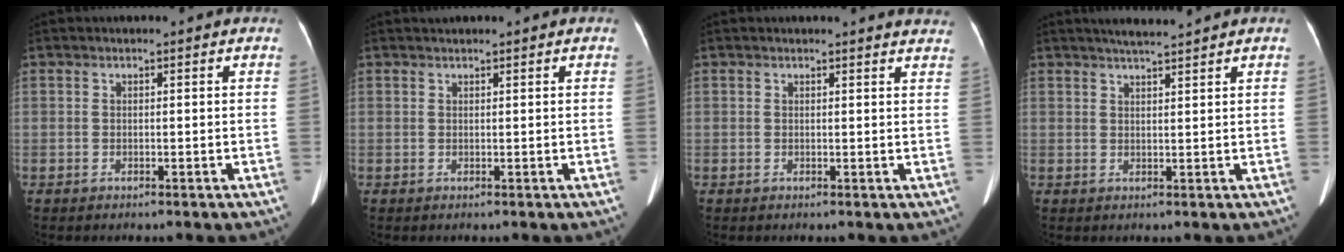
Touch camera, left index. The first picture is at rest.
{"total": 1.1, "force": [1.0, 0.2, 0.4], "torque": [-0.009, 0.016, 0.018]}
{"total": 6.3, "force": [6.2, 0.5, 1.0], "torque": [0.000, -0.011, 0.038]}
{"total": 3.6, "force": [3.2, -0.6, 1.5], "torque": [-0.024, 0.009, 0.058]}